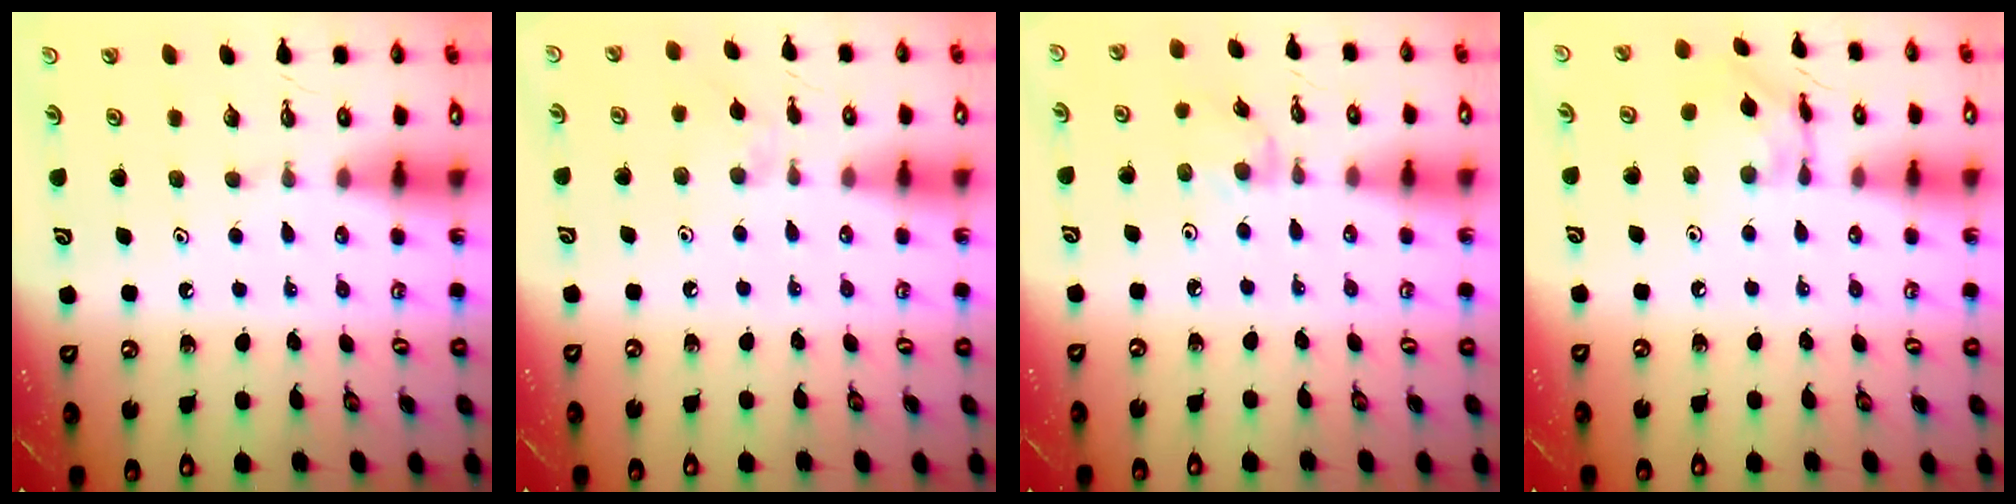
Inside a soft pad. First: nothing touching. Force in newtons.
{"total": 4.9, "press": 4.9, "slide": 0.7}
{"total": 2.1, "press": 2.1, "slide": 0.4}
{"total": 8.0, "press": 8.0, "slide": 0.3}